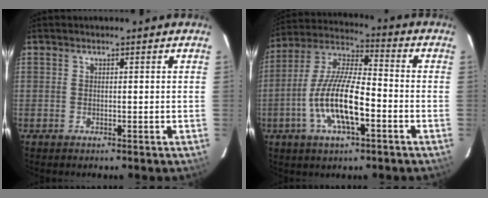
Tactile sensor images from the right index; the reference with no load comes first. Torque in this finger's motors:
{"motor_torque": [0.60, -0.29, 1.05, 0.21]}